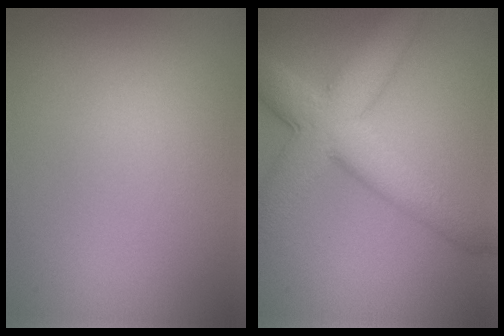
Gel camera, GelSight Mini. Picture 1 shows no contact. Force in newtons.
{"total": 8.9, "press": 8.9, "slide": 0.2}